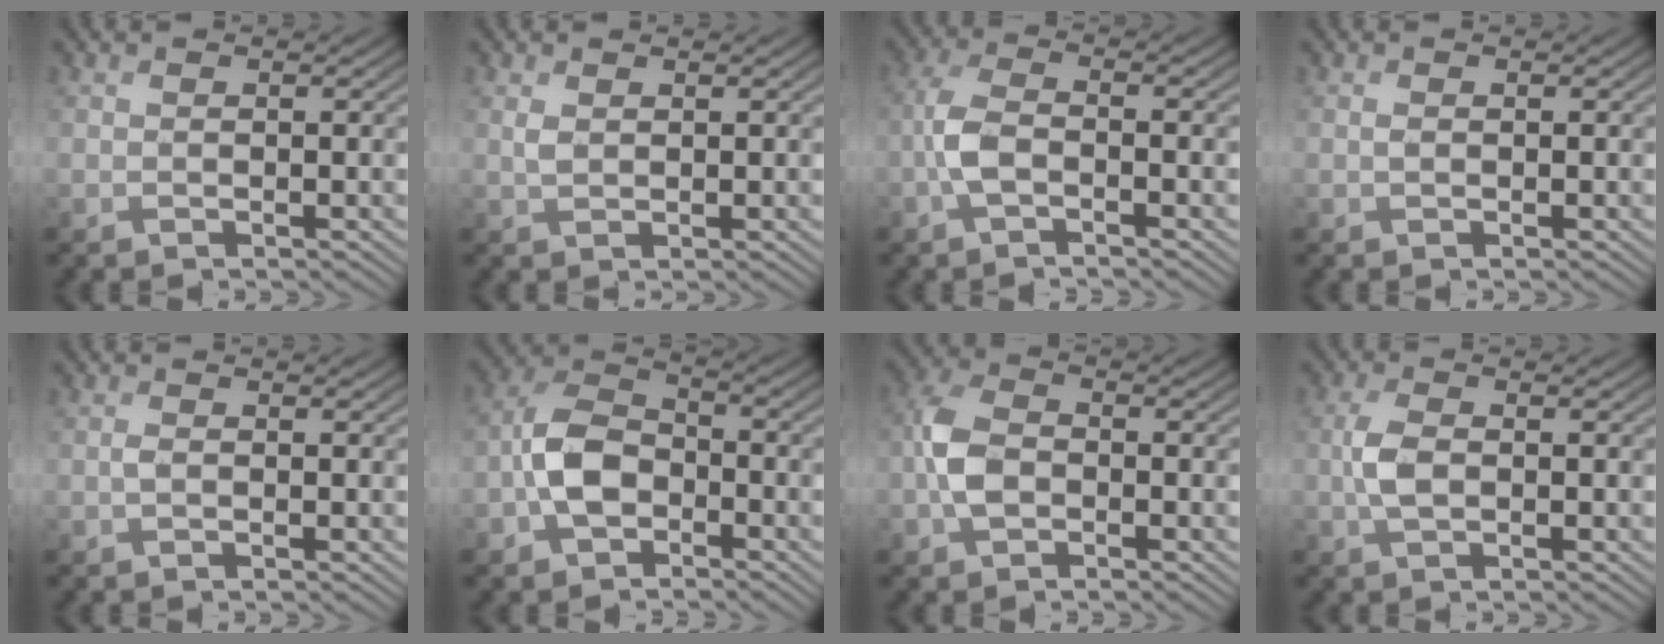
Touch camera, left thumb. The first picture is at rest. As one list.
[{"total": 1.4, "force": [1.1, 0.4, 0.8], "torque": [-0.021, 0.007, 0.025]}, {"total": 3.7, "force": [-1.1, 1.2, 3.3], "torque": [-0.080, 0.011, -0.035]}, {"total": 0.6, "force": [0.5, 0.0, 0.3], "torque": [-0.007, 0.004, 0.009]}, {"total": 0.6, "force": [0.2, 0.0, 0.6], "torque": [-0.016, 0.006, 0.002]}, {"total": 6.2, "force": [-2.2, 4.0, 4.3], "torque": [-0.088, 0.015, -0.058]}, {"total": 4.9, "force": [-1.0, 3.1, 3.6], "torque": [-0.084, 0.009, -0.029]}, {"total": 3.2, "force": [0.1, 1.4, 2.9], "torque": [-0.069, 0.008, -0.001]}]